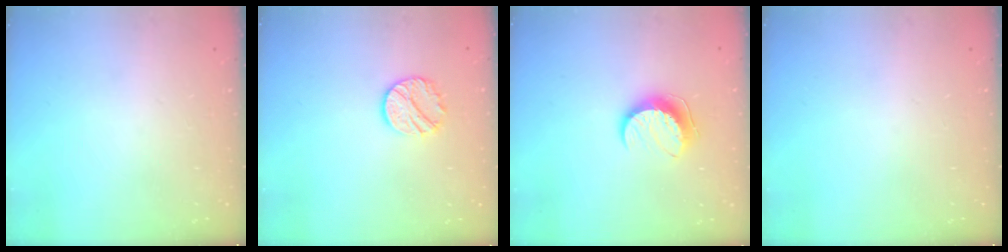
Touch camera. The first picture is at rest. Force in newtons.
{"total": 9.2, "press": 9.2, "slide": 0.3}
{"total": 9.5, "press": 9.5, "slide": 0.7}
{"total": 0.0}